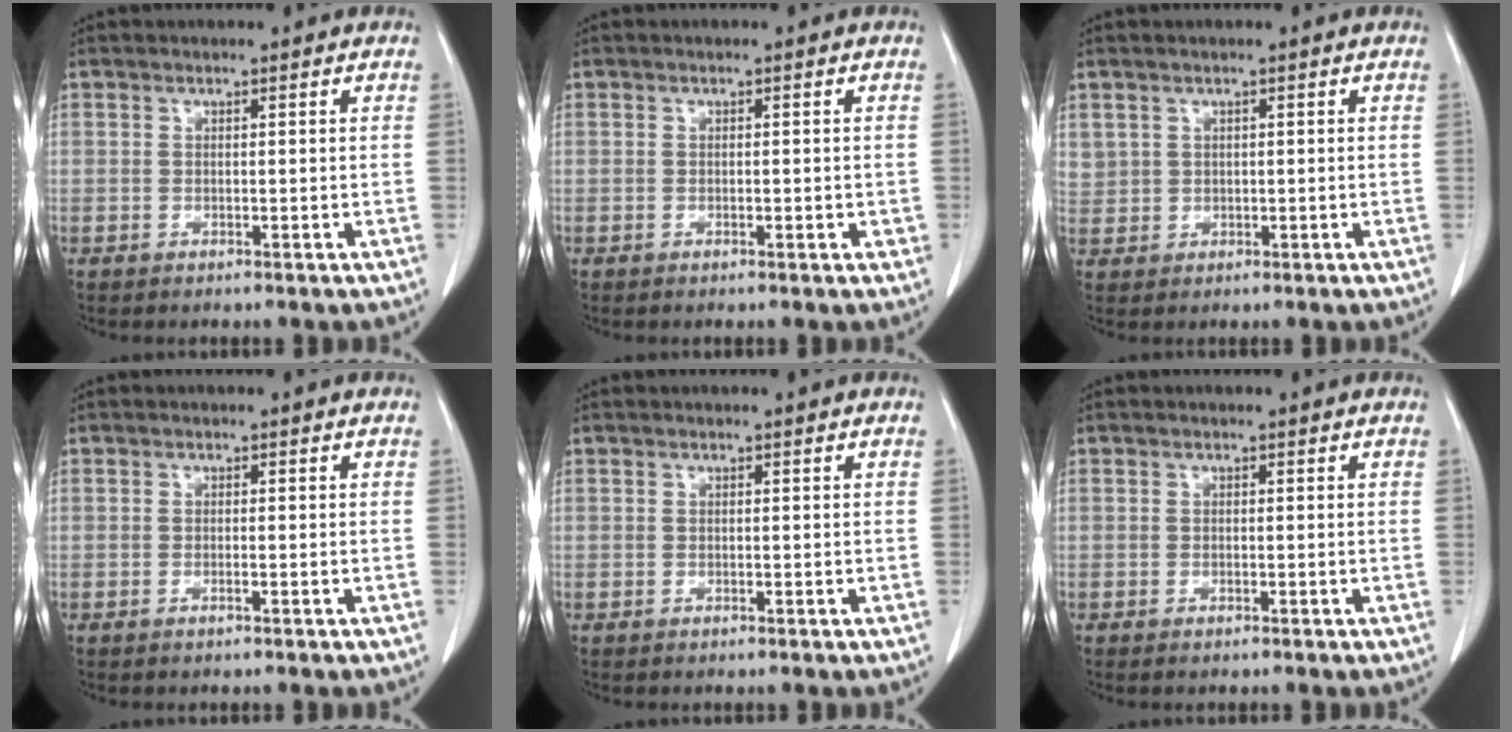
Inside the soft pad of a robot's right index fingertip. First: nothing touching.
{"total": 1.3, "force": [-0.2, 0.6, 1.1], "torque": [-0.015, 0.000, -0.001]}
{"total": 2.7, "force": [1.2, 2.3, 0.5], "torque": [-0.006, 0.008, 0.030]}
{"total": 0.6, "force": [-0.3, 0.0, 0.5], "torque": [-0.012, -0.001, -0.004]}
{"total": 0.0}
{"total": 0.0}